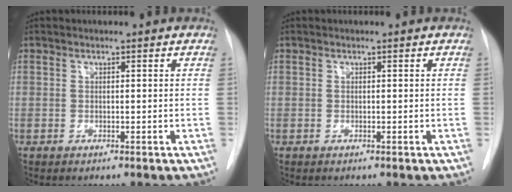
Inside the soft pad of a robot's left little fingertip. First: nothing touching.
{"total": 0.0}